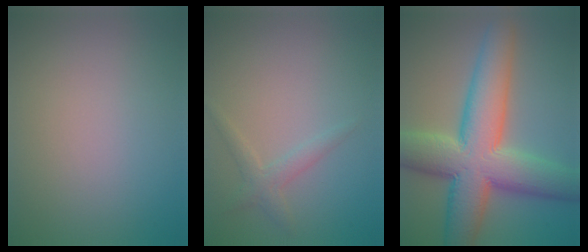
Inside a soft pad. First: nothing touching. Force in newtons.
{"total": 1.7, "press": 1.7, "slide": 0.0}
{"total": 11.9, "press": 11.9, "slide": 0.5}